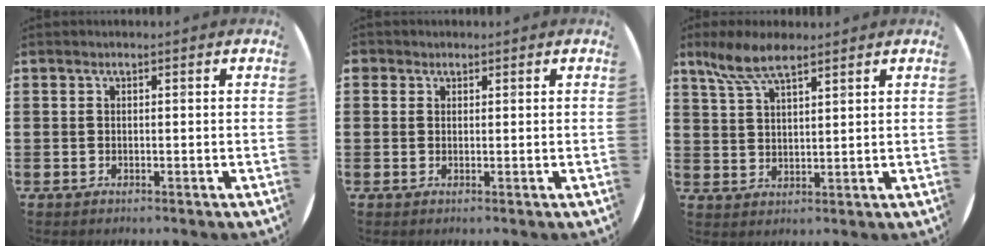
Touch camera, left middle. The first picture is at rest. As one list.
[{"total": 0.8, "force": [0.6, 0.5, -0.1], "torque": [0.001, 0.003, 0.012]}, {"total": 6.5, "force": [5.1, 1.7, 3.6], "torque": [-0.084, -0.002, 0.093]}]